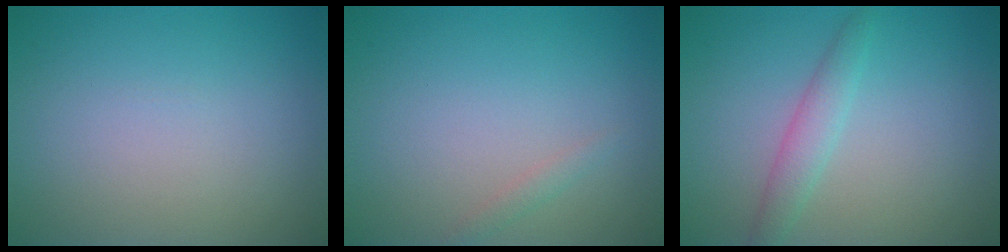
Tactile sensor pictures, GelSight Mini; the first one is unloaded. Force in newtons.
{"total": 0.7, "press": 0.7, "slide": 0.0}
{"total": 2.0, "press": 2.0, "slide": 0.1}